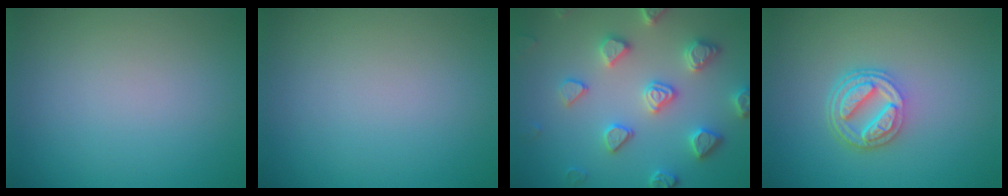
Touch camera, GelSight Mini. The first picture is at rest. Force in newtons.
{"total": 0.0}
{"total": 4.7, "press": 4.5, "slide": 1.4}
{"total": 4.5, "press": 3.3, "slide": 3.0}